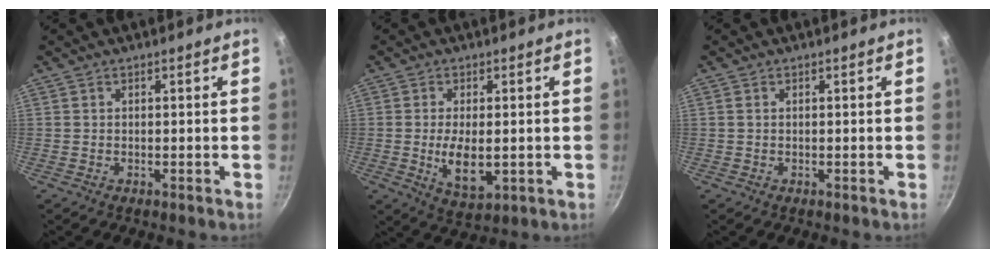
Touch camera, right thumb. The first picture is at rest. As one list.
[{"total": 7.6, "force": [-0.6, 3.5, 6.7], "torque": [-0.119, -0.012, -0.004]}, {"total": 0.5, "force": [0.1, 0.3, 0.4], "torque": [-0.007, 0.001, 0.002]}]